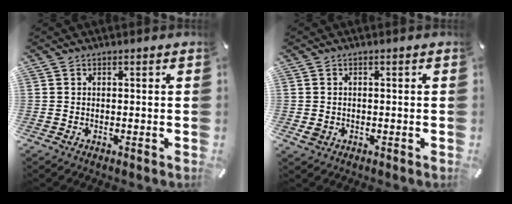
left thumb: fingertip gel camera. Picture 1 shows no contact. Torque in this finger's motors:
{"motor_torque": [0.07, 0.16, 0.12, -0.04, 0.00]}